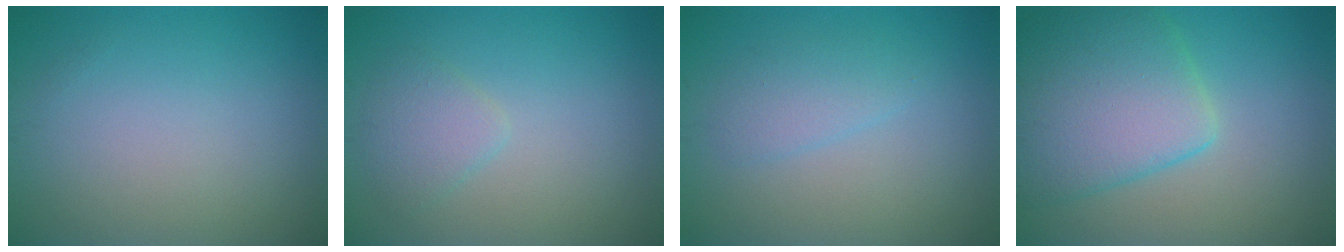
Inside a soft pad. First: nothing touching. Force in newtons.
{"total": 2.0, "press": 2.0, "slide": 0.2}
{"total": 2.0, "press": 2.0, "slide": 0.1}
{"total": 7.5, "press": 7.5, "slide": 0.4}